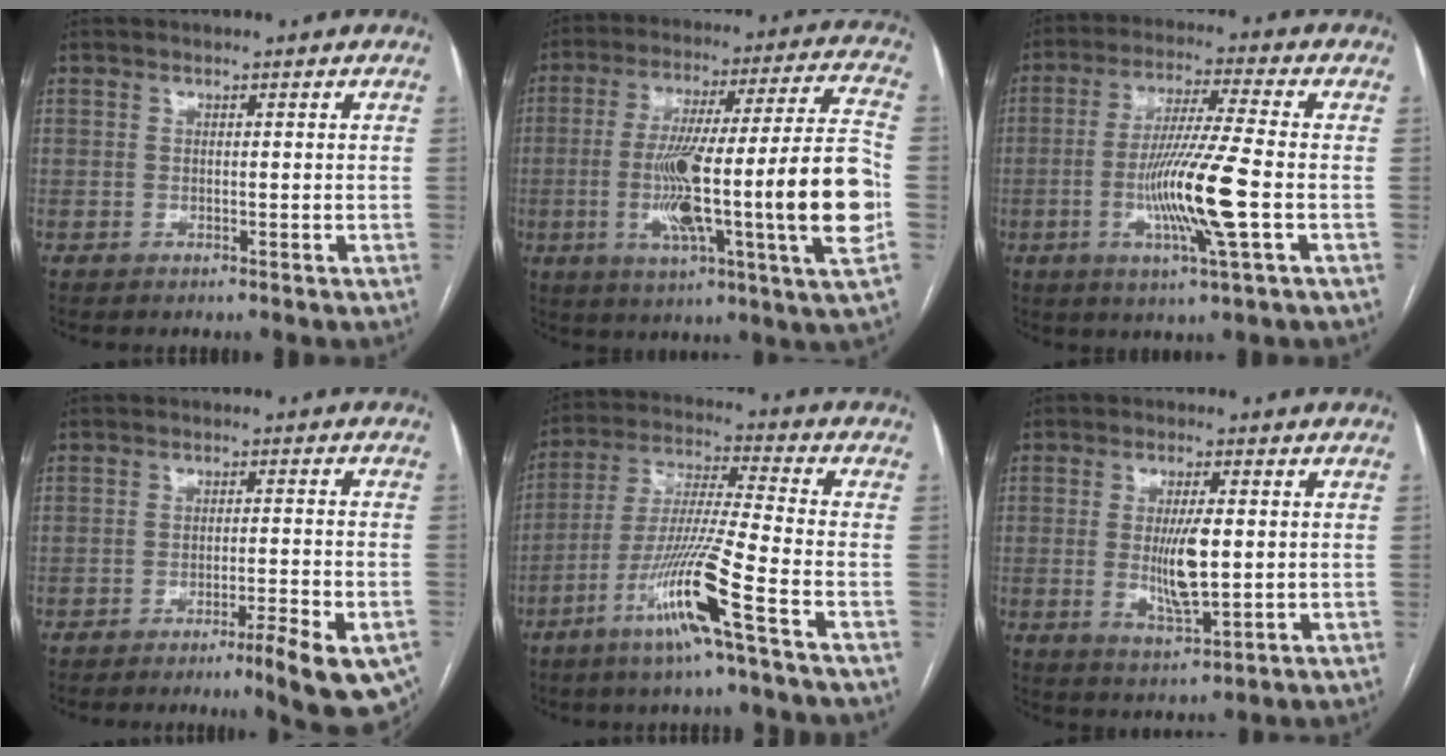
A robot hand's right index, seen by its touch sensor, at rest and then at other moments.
{"total": 25.5, "force": [-4.5, 0.4, 25.1], "torque": [-0.366, -0.001, -0.082]}
{"total": 12.4, "force": [-2.8, -0.7, 12.0], "torque": [-0.234, -0.014, -0.057]}
{"total": 10.3, "force": [-6.5, 0.6, 7.9], "torque": [-0.075, -0.007, -0.092]}
{"total": 13.3, "force": [-6.9, -1.6, 11.3], "torque": [-0.226, -0.020, -0.134]}
{"total": 7.3, "force": [0.0, 1.5, 7.1], "torque": [-0.136, -0.013, 0.002]}